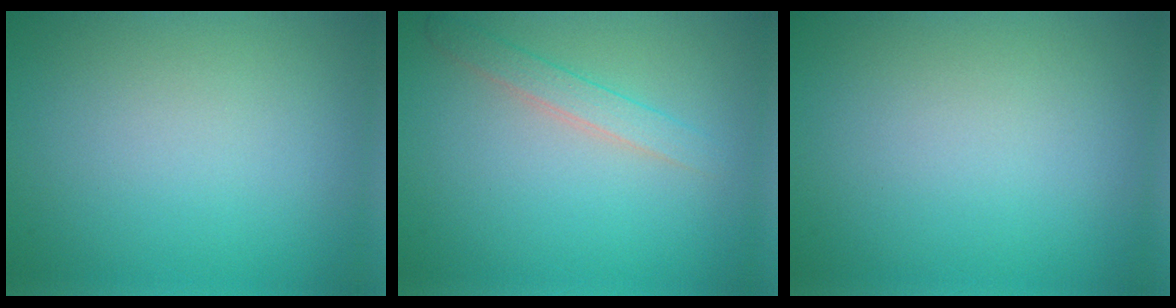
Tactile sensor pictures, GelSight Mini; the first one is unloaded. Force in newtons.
{"total": 1.8, "press": 1.8, "slide": 0.1}
{"total": 0.0}